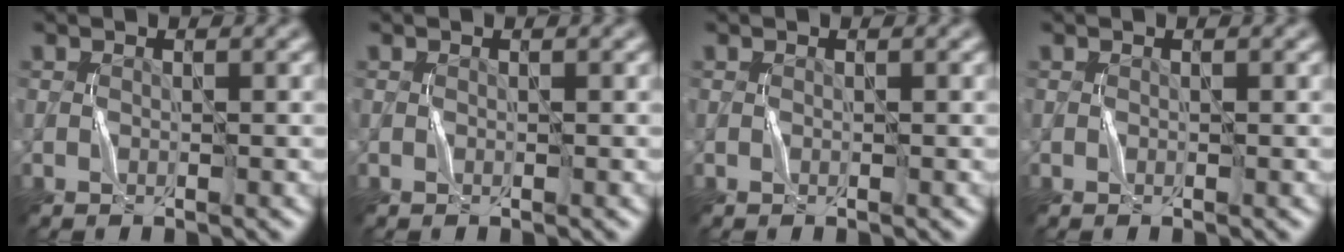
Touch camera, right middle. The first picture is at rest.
{"total": 0.0}
{"total": 0.0}
{"total": 0.0}